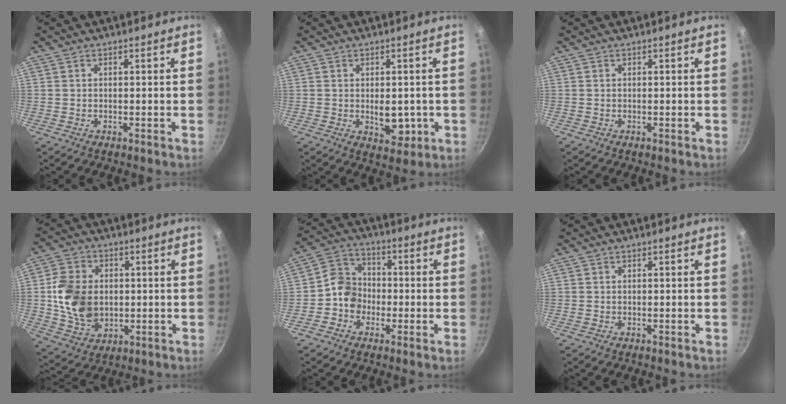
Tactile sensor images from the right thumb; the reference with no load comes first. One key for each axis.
{"total": 6.2, "fx": -0.6, "fy": 3.9, "fz": 4.9, "tx": -0.043, "ty": -0.008, "tz": -0.002}
{"total": 0.0}
{"total": 13.4, "fx": 0.2, "fy": 10.3, "fz": 8.6, "tx": -0.136, "ty": -0.001, "tz": 0.010}
{"total": 8.0, "fx": -1.7, "fy": 7.0, "fz": 3.3, "tx": -0.021, "ty": 0.027, "tz": -0.050}
{"total": 0.0}